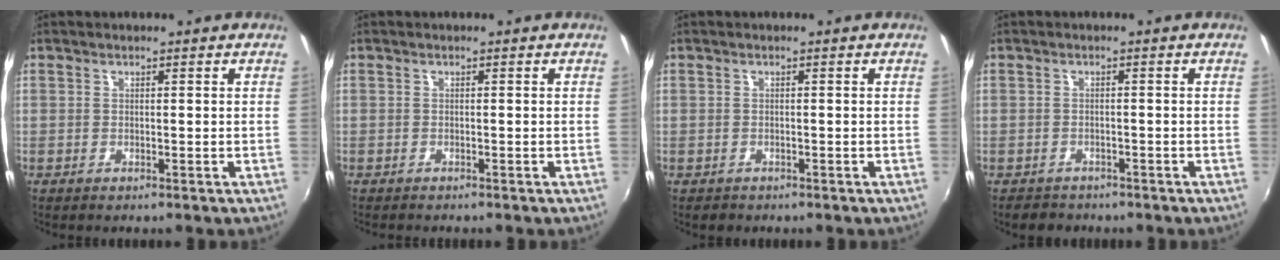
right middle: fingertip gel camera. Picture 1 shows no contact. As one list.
[{"total": 0.8, "force": [-0.7, 0.0, 0.2], "torque": [-0.004, -0.005, -0.013]}, {"total": 1.0, "force": [-0.7, 0.7, 0.0], "torque": [-0.003, -0.001, -0.010]}, {"total": 2.9, "force": [-2.3, 1.7, 0.2], "torque": [-0.013, 0.001, -0.040]}]